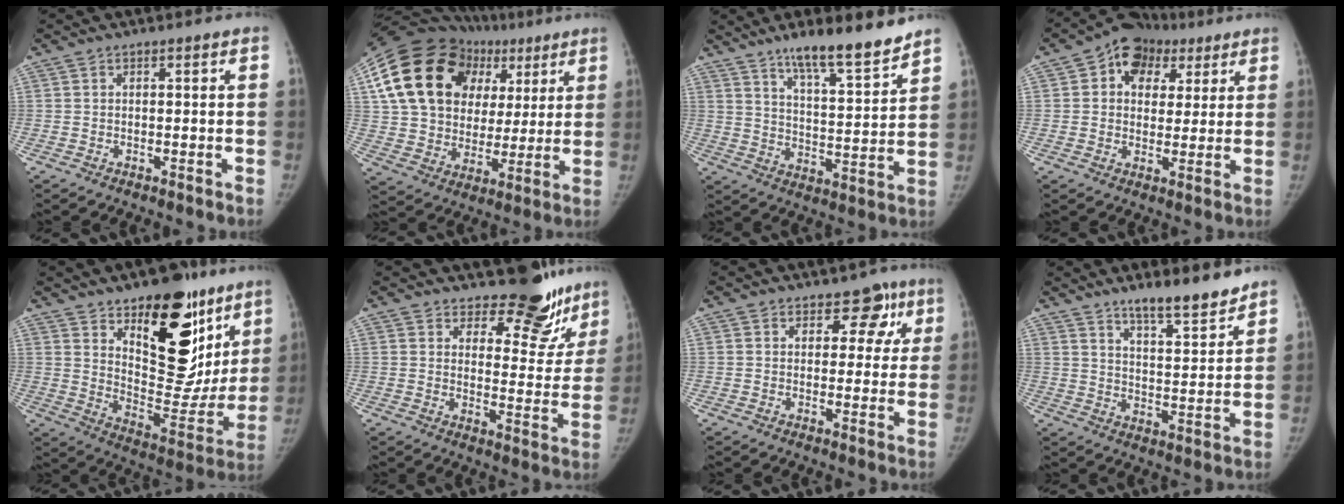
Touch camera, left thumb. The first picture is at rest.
{"total": 26.4, "force": [9.9, 19.5, 14.8], "torque": [-0.224, 0.043, 0.177]}
{"total": 13.6, "force": [10.7, 2.4, 8.1], "torque": [-0.107, -0.072, 0.176]}
{"total": 11.7, "force": [4.9, 8.9, 5.8], "torque": [-0.042, 0.004, 0.072]}
{"total": 25.9, "force": [14.2, 12.9, 17.4], "torque": [-0.187, -0.076, 0.214]}
{"total": 14.3, "force": [12.3, 5.7, 4.6], "torque": [-0.002, -0.102, 0.147]}
{"total": 6.3, "force": [3.2, 4.5, 3.0], "torque": [0.015, -0.007, 0.035]}
{"total": 10.3, "force": [8.5, 1.9, 5.4], "torque": [-0.067, -0.063, 0.141]}